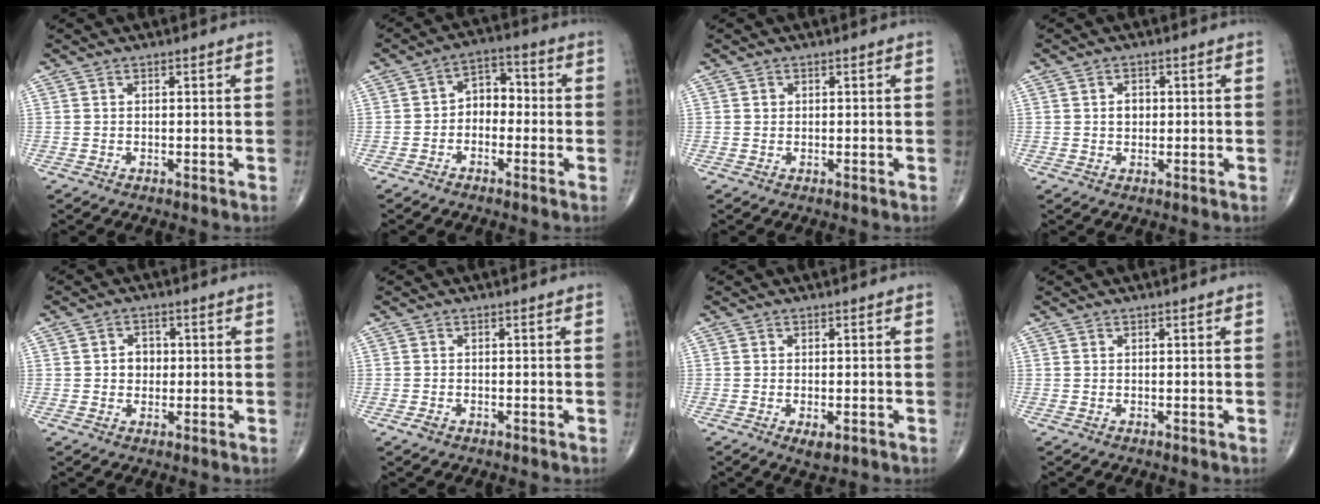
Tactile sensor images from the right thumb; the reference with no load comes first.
{"total": 6.0, "force": [-0.9, 4.3, 4.0], "torque": [-0.036, 0.031, -0.032]}
{"total": 0.7, "force": [0.1, 0.7, 0.2], "torque": [0.002, 0.001, 0.002]}
{"total": 1.5, "force": [0.2, 1.3, 0.8], "torque": [-0.007, 0.001, 0.004]}
{"total": 3.6, "force": [0.1, 3.1, 1.9], "torque": [-0.008, 0.005, -0.001]}
{"total": 1.3, "force": [-0.7, 0.8, 0.7], "torque": [-0.016, 0.003, -0.013]}
{"total": 2.8, "force": [-1.0, 1.3, 2.2], "torque": [-0.035, -0.005, -0.013]}
{"total": 0.0}